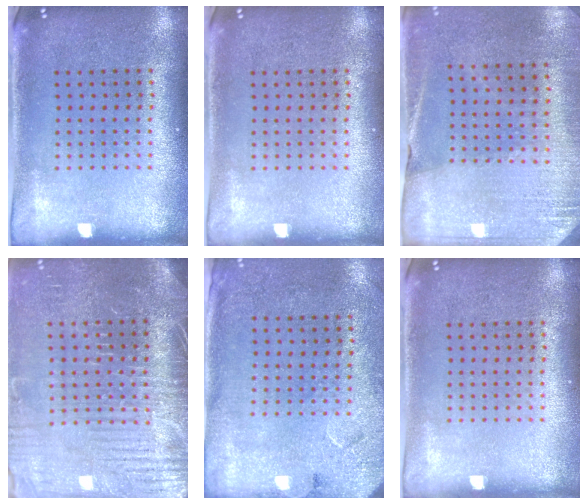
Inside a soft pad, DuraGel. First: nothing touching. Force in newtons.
{"total": 0.0}
{"total": 2.6, "press": 2.5, "slide": 0.8}
{"total": 4.0, "press": 3.8, "slide": 1.3}
{"total": 2.7, "press": 2.2, "slide": 1.6}
{"total": 0.0}